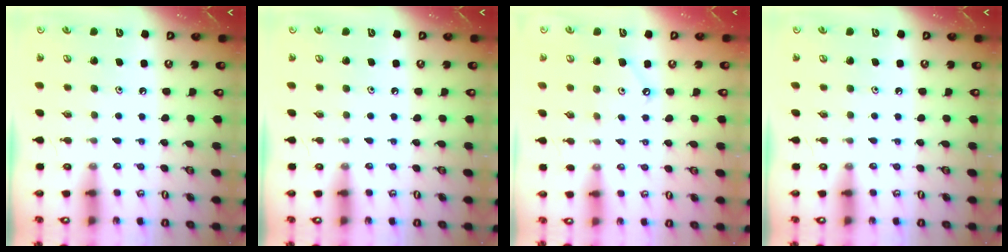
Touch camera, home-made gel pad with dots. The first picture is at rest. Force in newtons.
{"total": 0.0}
{"total": 4.1, "press": 4.1, "slide": 0.5}
{"total": 0.0}